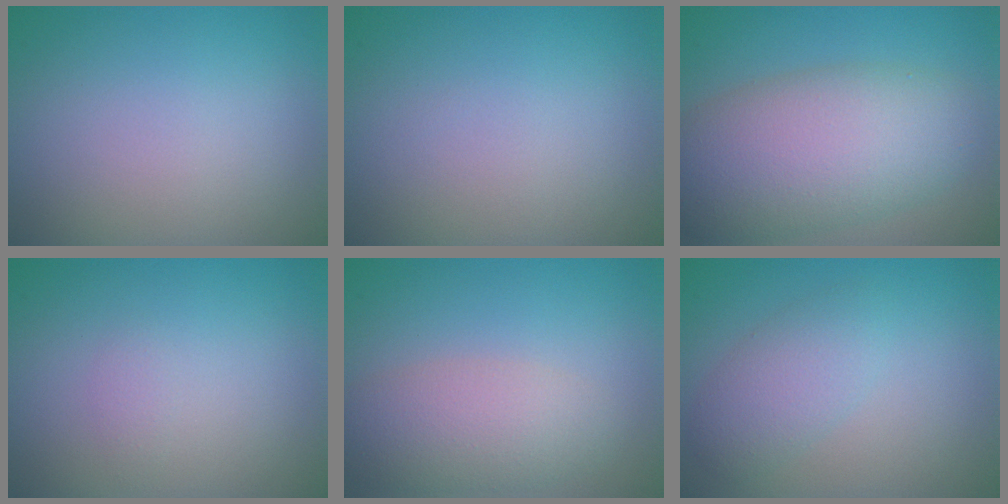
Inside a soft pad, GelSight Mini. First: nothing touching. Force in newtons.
{"total": 0.0}
{"total": 8.5, "press": 8.5, "slide": 0.6}
{"total": 0.7, "press": 0.7, "slide": 0.0}
{"total": 4.0, "press": 4.0, "slide": 0.2}
{"total": 2.7, "press": 2.7, "slide": 0.1}